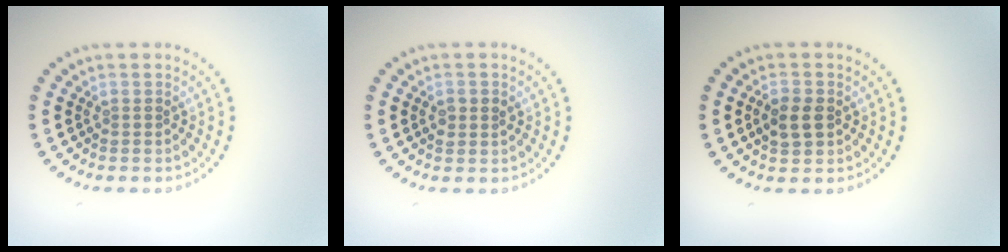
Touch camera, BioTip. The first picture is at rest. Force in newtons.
{"total": 1.4, "press": 1.4, "slide": 0.3}
{"total": 2.6, "press": 2.6, "slide": 0.1}